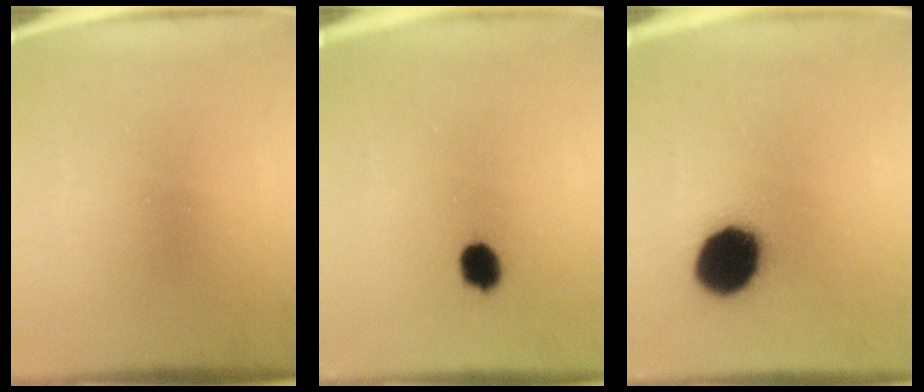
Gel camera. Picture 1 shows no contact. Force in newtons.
{"total": 4.3}
{"total": 14.8}